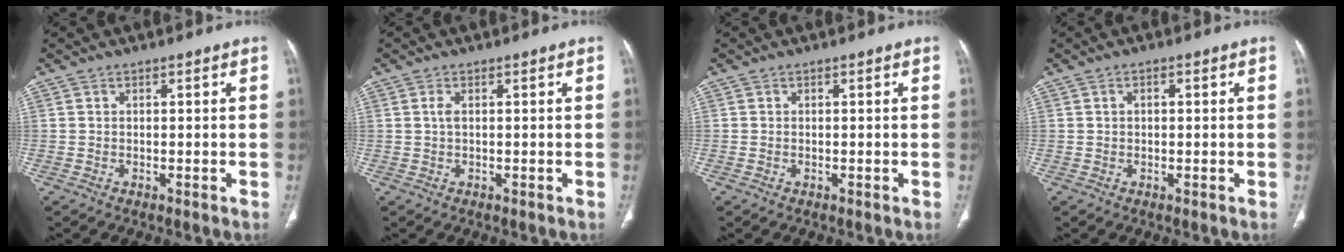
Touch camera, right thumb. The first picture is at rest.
{"total": 1.1, "force": [0.2, 0.4, 1.0], "torque": [-0.027, 0.004, 0.006]}
{"total": 0.0}
{"total": 1.2, "force": [0.3, 0.7, 0.9], "torque": [-0.015, 0.005, 0.005]}